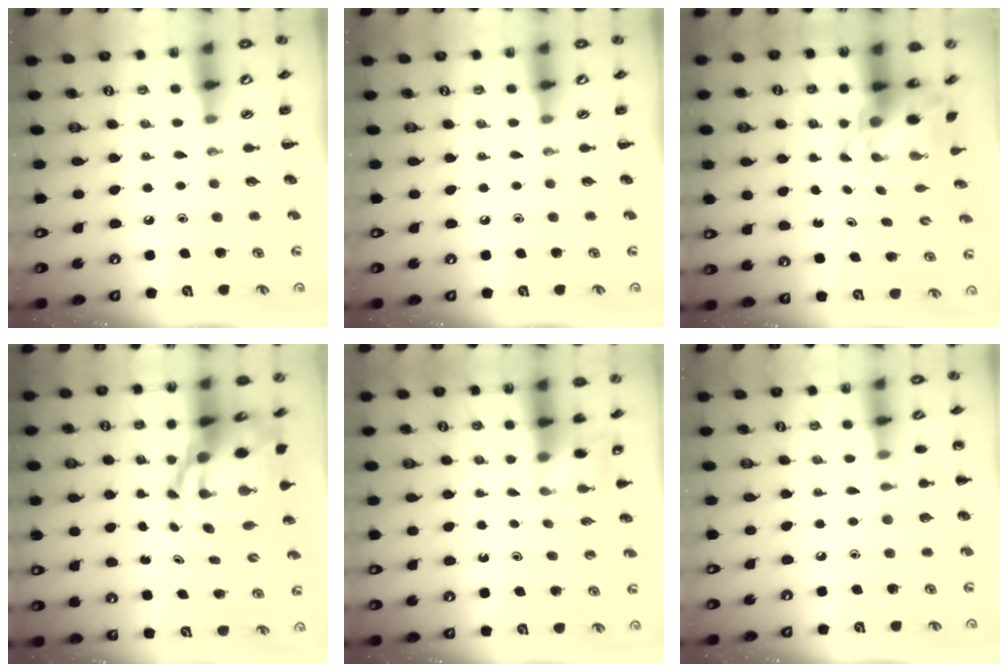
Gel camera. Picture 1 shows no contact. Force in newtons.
{"total": 0.0}
{"total": 3.8, "press": 3.7, "slide": 0.8}
{"total": 11.2, "press": 10.8, "slide": 3.0}
{"total": 3.1, "press": 2.9, "slide": 1.0}
{"total": 6.7, "press": 6.5, "slide": 1.6}